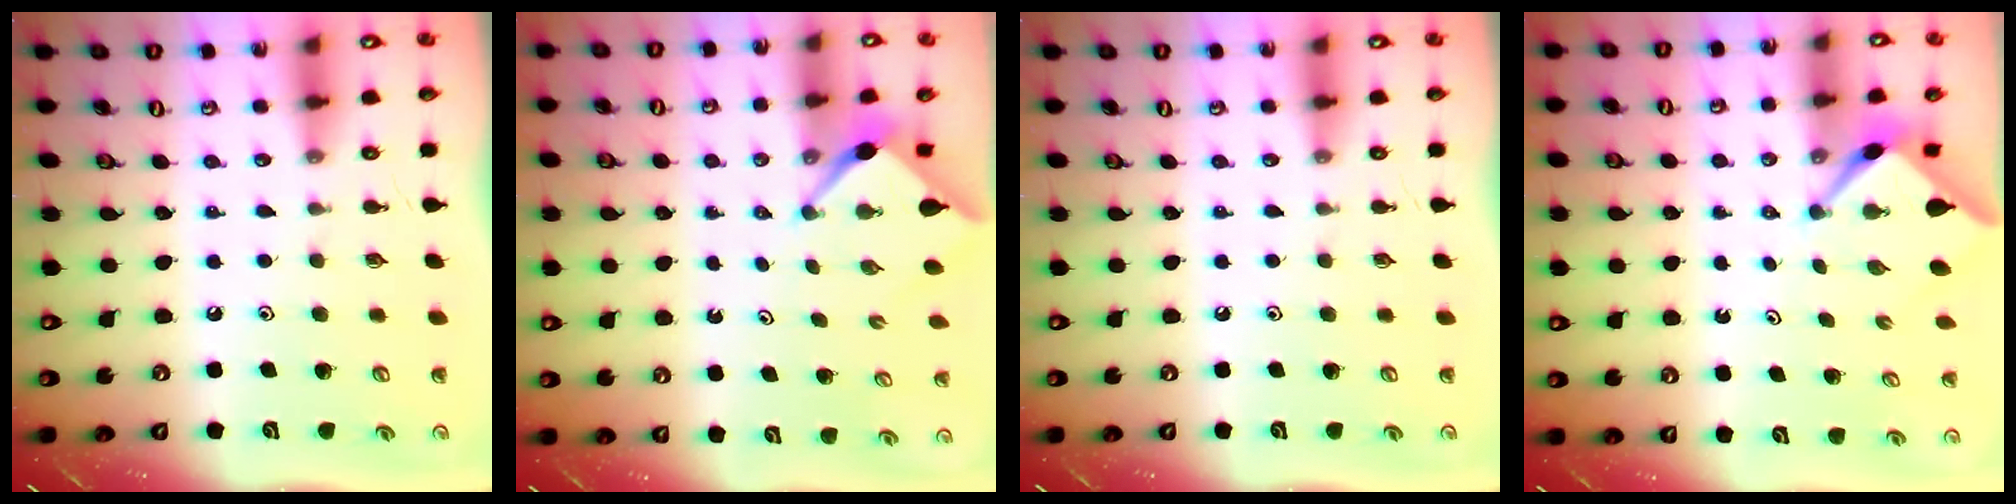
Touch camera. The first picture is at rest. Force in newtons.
{"total": 2.4, "press": 2.4, "slide": 0.2}
{"total": 0.0}
{"total": 2.4, "press": 2.4, "slide": 0.3}